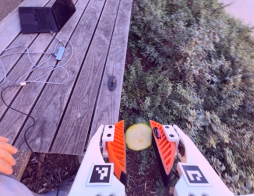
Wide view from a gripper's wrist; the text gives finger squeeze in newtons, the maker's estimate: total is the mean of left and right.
{"total": 9.2, "left": 9.2, "right": 9.3}